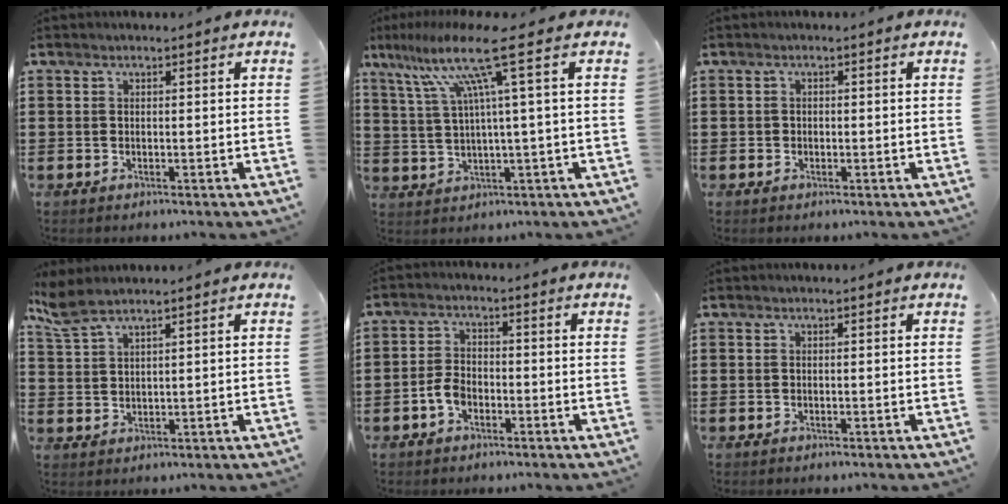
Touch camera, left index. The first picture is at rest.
{"total": 11.4, "force": [4.6, -0.4, 10.4], "torque": [-0.230, -0.013, 0.063]}
{"total": 0.7, "force": [0.0, 0.6, 0.2], "torque": [-0.007, 0.004, -0.001]}
{"total": 3.9, "force": [3.1, 0.7, 2.2], "torque": [-0.054, -0.002, 0.057]}
{"total": 3.5, "force": [-1.4, 2.1, 2.4], "torque": [-0.065, -0.003, -0.032]}
{"total": 0.0}